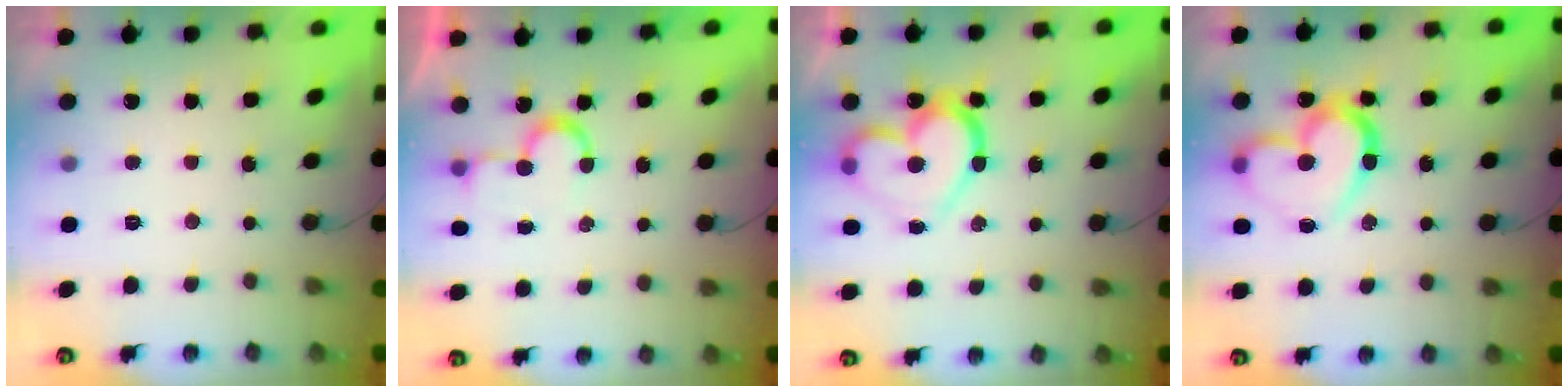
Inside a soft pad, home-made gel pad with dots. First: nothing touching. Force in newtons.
{"total": 5.6, "press": 5.6, "slide": 0.4}
{"total": 16.8, "press": 16.8, "slide": 1.4}
{"total": 16.8, "press": 16.7, "slide": 1.5}